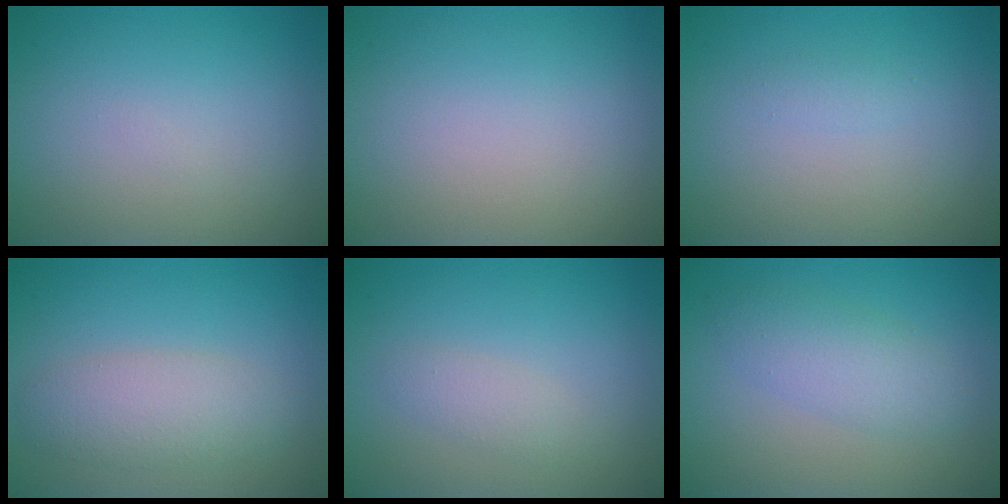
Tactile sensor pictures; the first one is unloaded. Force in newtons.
{"total": 0.0}
{"total": 0.6, "press": 0.6, "slide": 0.0}
{"total": 3.7, "press": 3.7, "slide": 0.3}
{"total": 1.4, "press": 1.4, "slide": 0.1}
{"total": 3.2, "press": 3.2, "slide": 0.1}